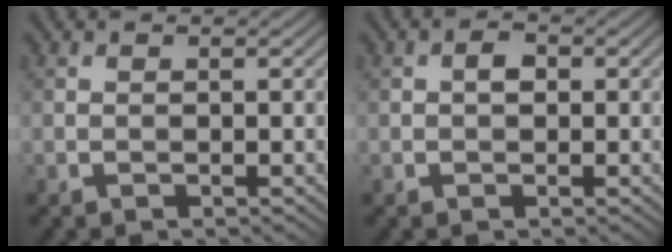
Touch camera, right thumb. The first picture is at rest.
{"total": 1.5, "force": [0.1, 1.0, 1.1], "torque": [-0.018, 0.002, -0.004]}